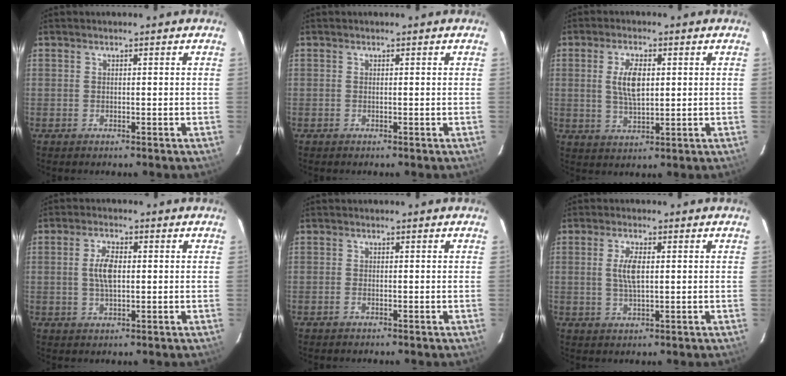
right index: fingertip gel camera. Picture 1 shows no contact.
{"total": 0.0}
{"total": 6.5, "force": [1.2, 2.9, 5.7], "torque": [-0.107, 0.001, 0.025]}
{"total": 5.0, "force": [0.3, 2.3, 4.4], "torque": [-0.085, 0.004, 0.008]}
{"total": 0.8, "force": [-0.4, 0.4, 0.5], "torque": [-0.012, -0.001, -0.009]}
{"total": 4.4, "force": [0.6, 1.6, 4.1], "torque": [-0.079, 0.000, 0.012]}